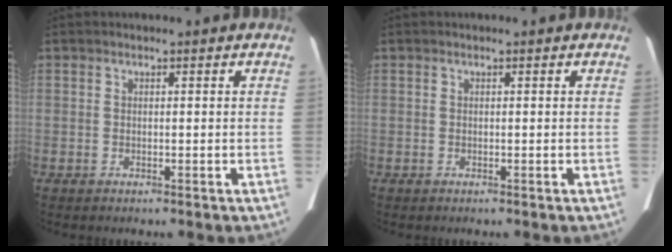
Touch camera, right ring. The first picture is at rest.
{"total": 0.0}